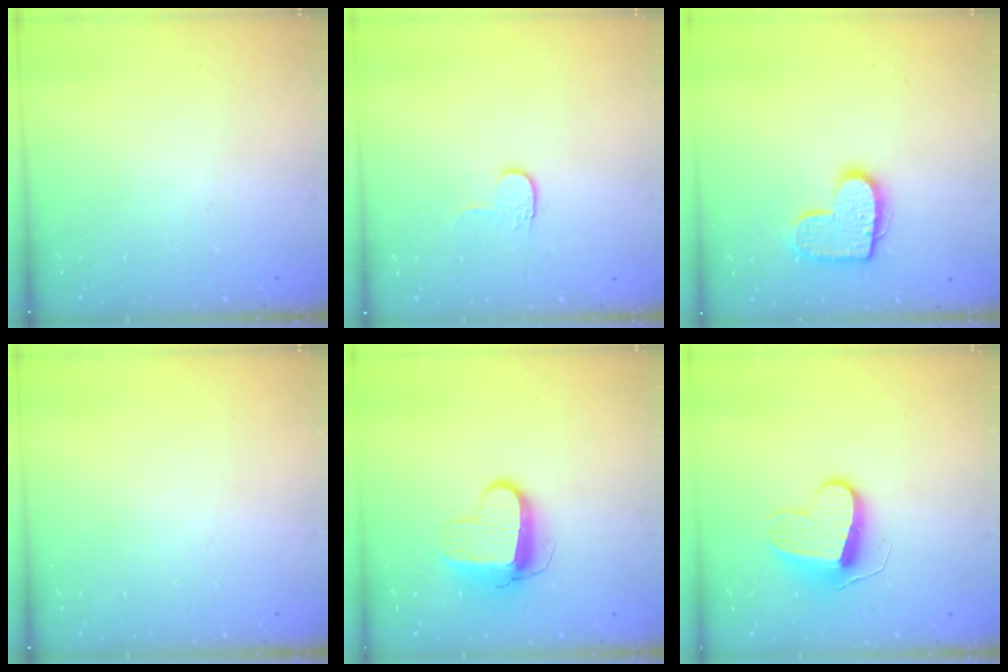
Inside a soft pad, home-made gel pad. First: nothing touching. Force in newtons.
{"total": 3.9, "press": 3.9, "slide": 0.4}
{"total": 12.4, "press": 12.4, "slide": 0.6}
{"total": 0.0}
{"total": 8.9, "press": 8.8, "slide": 1.0}
{"total": 10.0, "press": 10.0, "slide": 0.6}